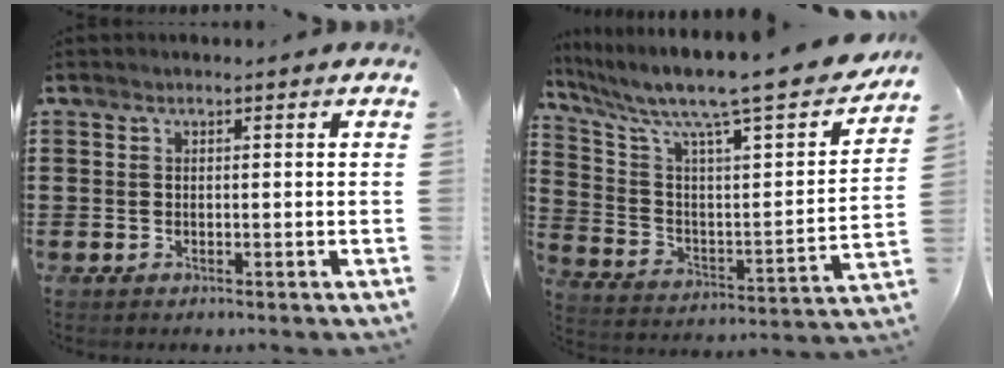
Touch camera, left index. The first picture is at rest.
{"total": 11.3, "force": [9.2, 1.0, 6.5], "torque": [-0.147, -0.071, 0.144]}